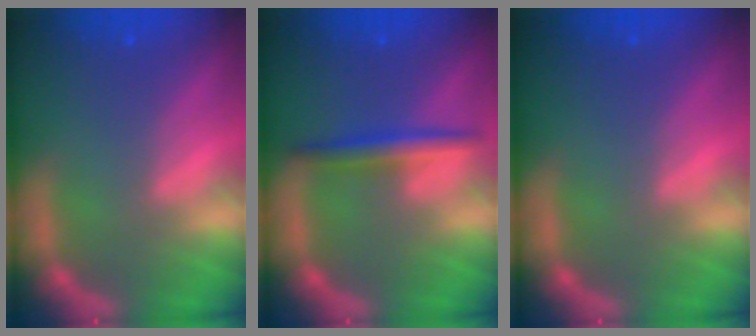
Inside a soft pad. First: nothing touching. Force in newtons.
{"total": 3.0}
{"total": 0.0}